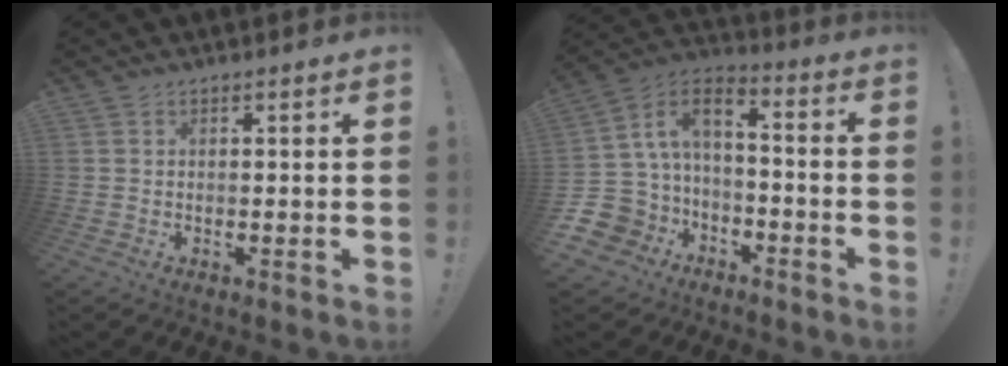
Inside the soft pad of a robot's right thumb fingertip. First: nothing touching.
{"total": 8.1, "force": [-2.8, 6.7, 3.7], "torque": [-0.077, 0.018, -0.047]}